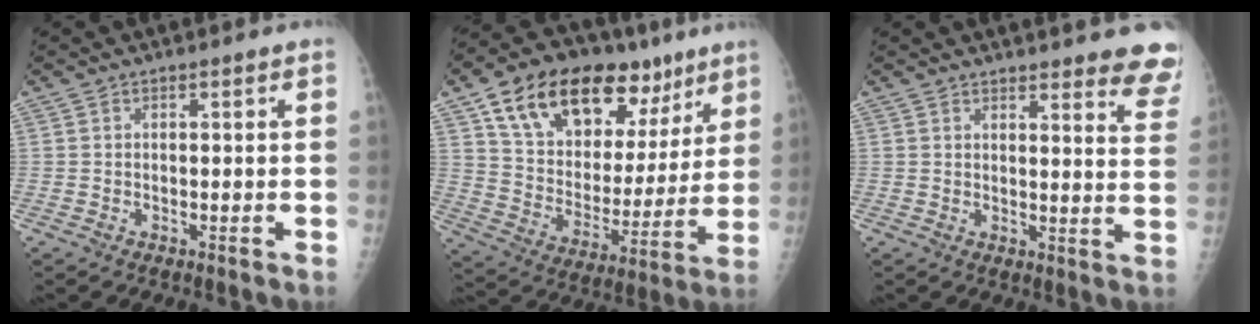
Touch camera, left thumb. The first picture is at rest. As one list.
[{"total": 26.4, "force": [14.5, 14.6, 16.5], "torque": [-0.225, -0.014, 0.243]}, {"total": 12.1, "force": [11.1, 2.2, 4.4], "torque": [-0.012, -0.077, 0.100]}]